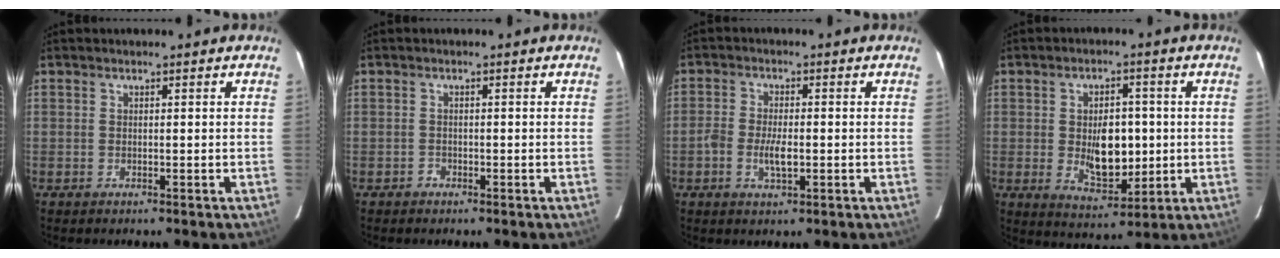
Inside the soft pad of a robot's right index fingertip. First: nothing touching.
{"total": 1.1, "force": [-0.7, 0.7, -0.1], "torque": [0.002, 0.006, -0.013]}
{"total": 4.7, "force": [-1.4, 2.0, 4.0], "torque": [-0.086, -0.001, -0.028]}
{"total": 9.7, "force": [-0.2, 5.4, 8.1], "torque": [-0.138, -0.003, 0.009]}